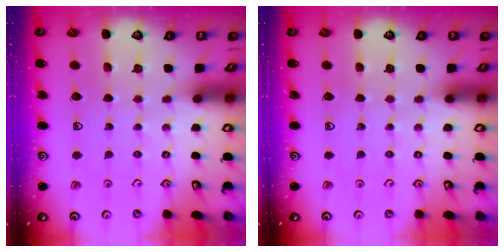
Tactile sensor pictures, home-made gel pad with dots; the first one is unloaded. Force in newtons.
{"total": 0.0}